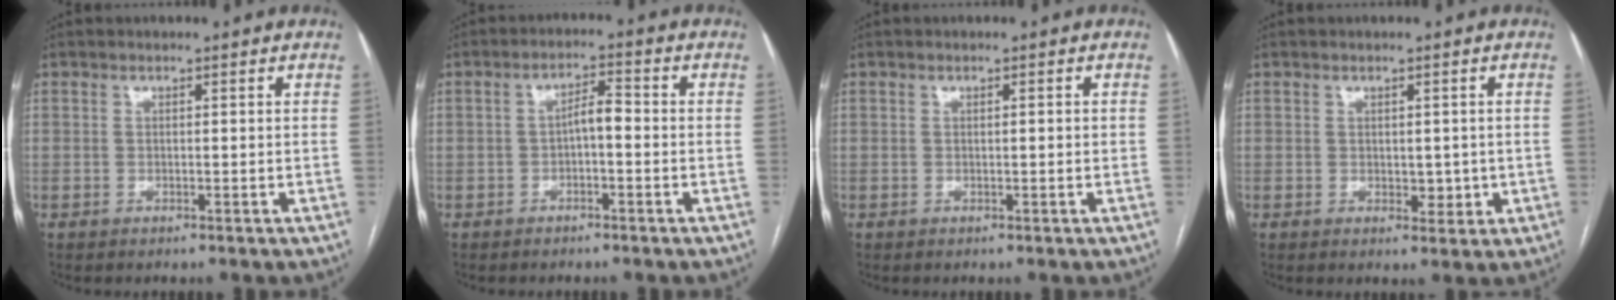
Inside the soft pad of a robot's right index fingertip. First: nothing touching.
{"total": 3.3, "force": [-0.6, 1.0, 3.1], "torque": [-0.049, 0.014, -0.008]}
{"total": 0.7, "force": [0.1, 0.1, 0.7], "torque": [-0.012, 0.001, 0.003]}
{"total": 2.8, "force": [-0.1, 1.8, 2.1], "torque": [-0.022, -0.001, 0.007]}